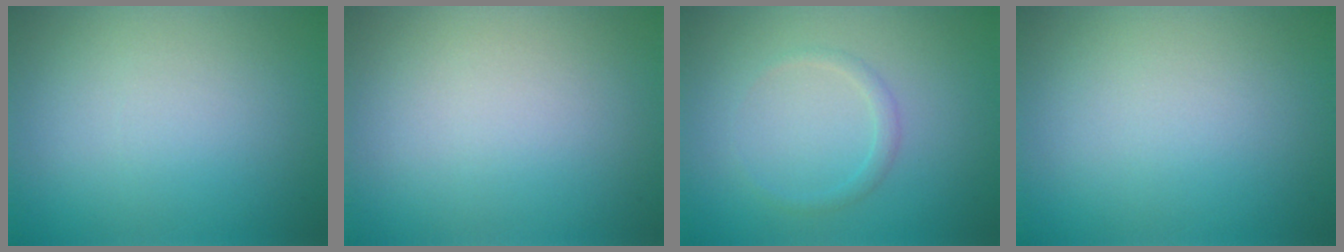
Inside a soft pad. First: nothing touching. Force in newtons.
{"total": 0.0}
{"total": 1.0, "press": 1.0, "slide": 0.1}
{"total": 0.0}